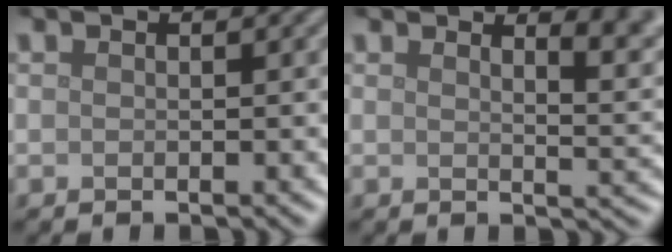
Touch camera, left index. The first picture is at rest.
{"total": 5.9, "force": [3.7, 2.2, 4.1], "torque": [-0.018, 0.017, 0.041]}